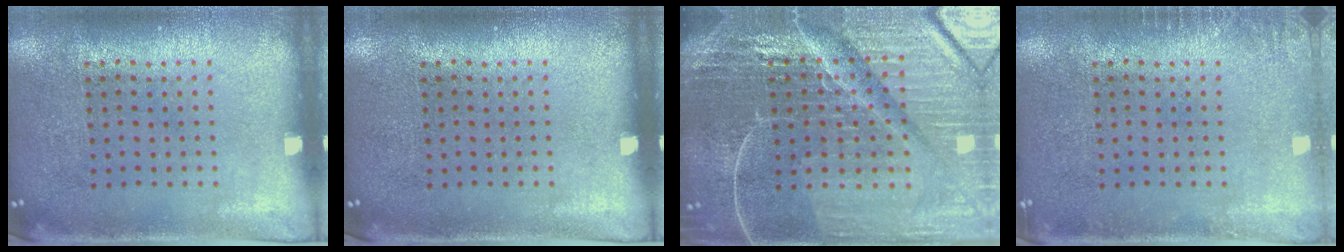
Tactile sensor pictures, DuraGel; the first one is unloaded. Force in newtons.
{"total": 0.0}
{"total": 7.1, "press": 6.2, "slide": 3.5}
{"total": 1.1, "press": 1.1, "slide": 0.2}